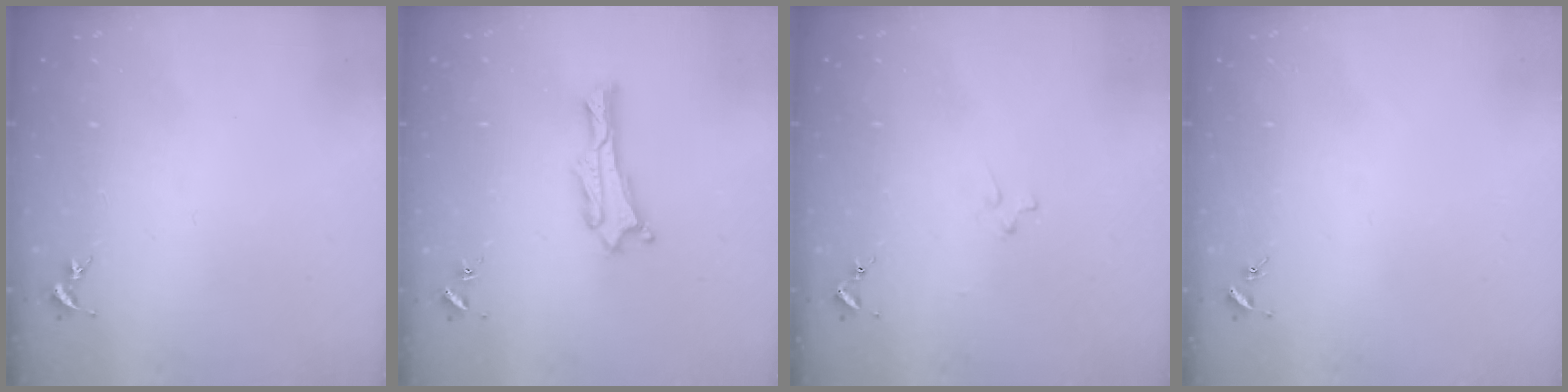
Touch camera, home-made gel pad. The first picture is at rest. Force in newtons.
{"total": 0.8, "press": 0.7, "slide": 0.2}
{"total": 1.1, "press": 1.1, "slide": 0.1}
{"total": 0.0}